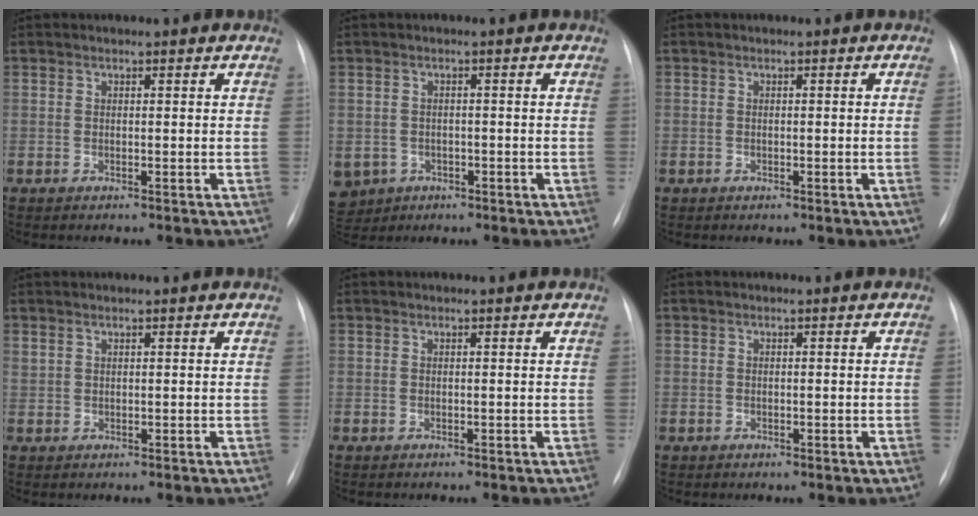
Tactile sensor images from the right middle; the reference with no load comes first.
{"total": 9.8, "force": [-4.0, 8.6, 2.9], "torque": [-0.099, 0.007, -0.048]}
{"total": 1.2, "force": [-0.2, 0.0, 1.2], "torque": [-0.031, 0.005, 0.001]}
{"total": 0.7, "force": [0.6, 0.2, 0.1], "torque": [-0.004, 0.002, 0.014]}
{"total": 0.0}
{"total": 0.8, "force": [-0.2, 0.3, 0.7], "torque": [-0.022, 0.005, 0.001]}